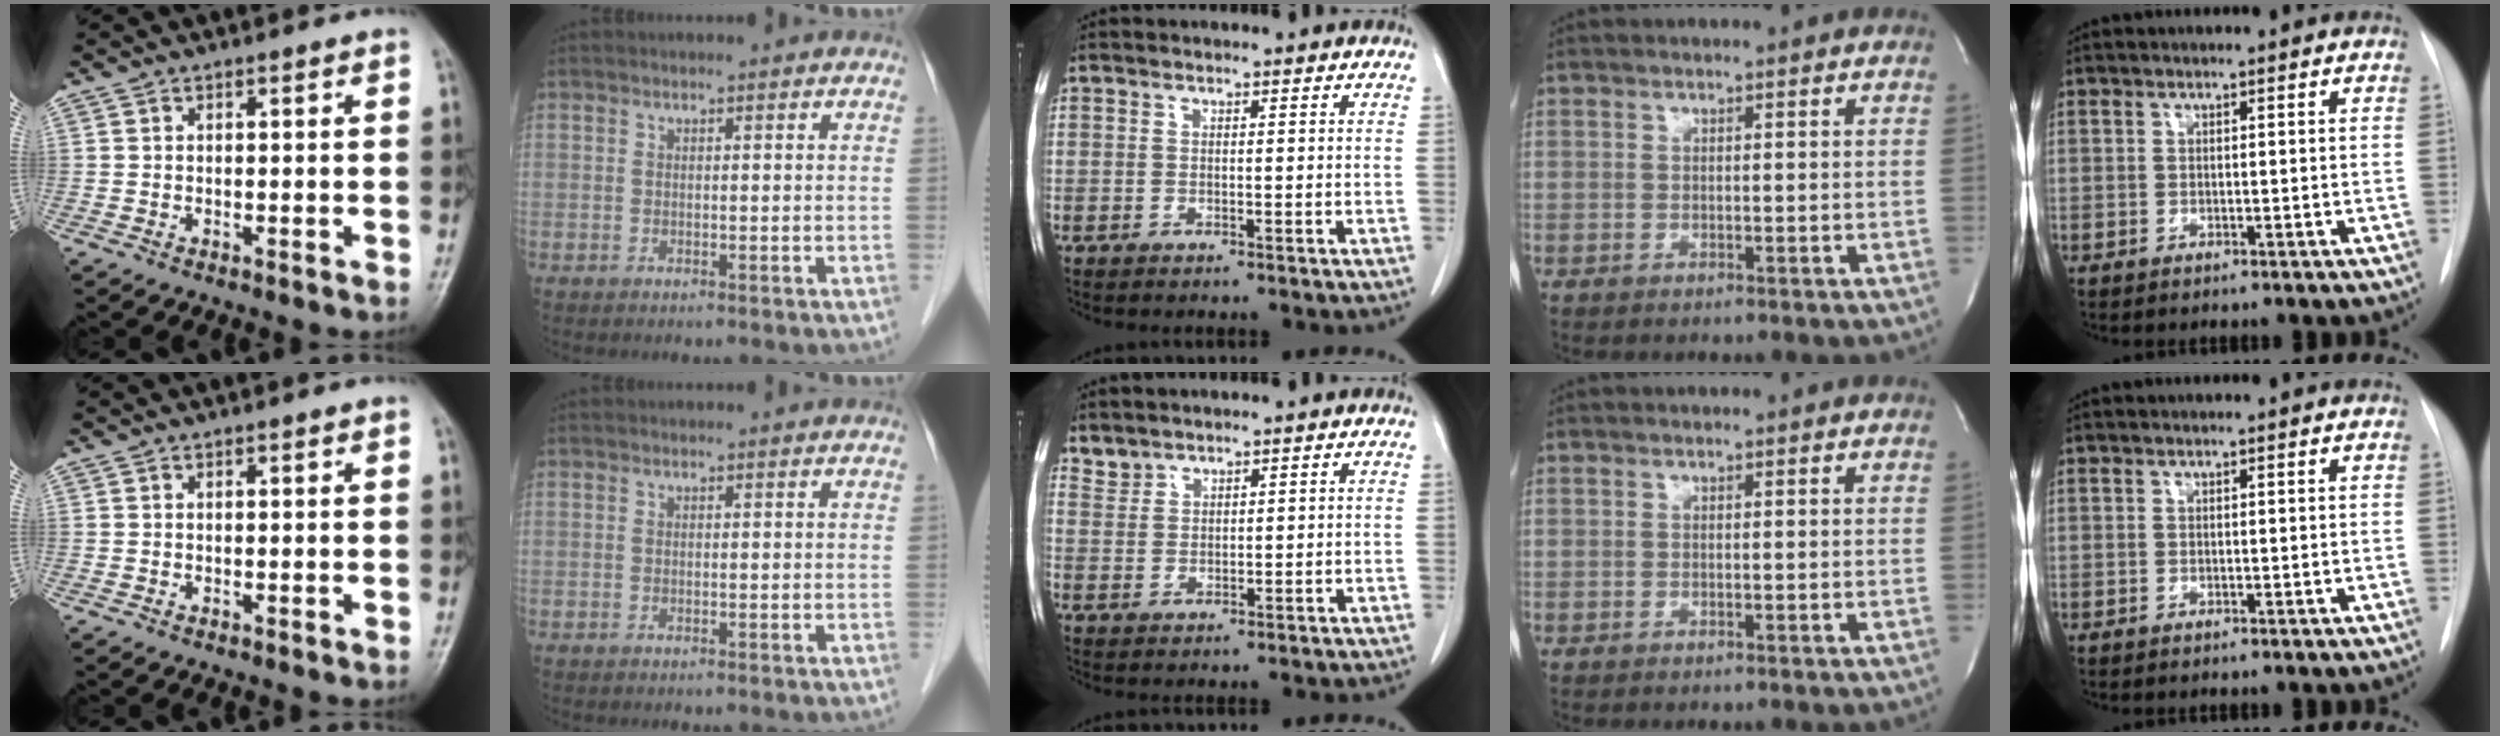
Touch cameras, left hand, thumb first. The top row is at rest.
{"middle": {"total": 2.0, "force": [1.9, 0.6, -0.3], "torque": [0.006, 0.007, 0.040]}}